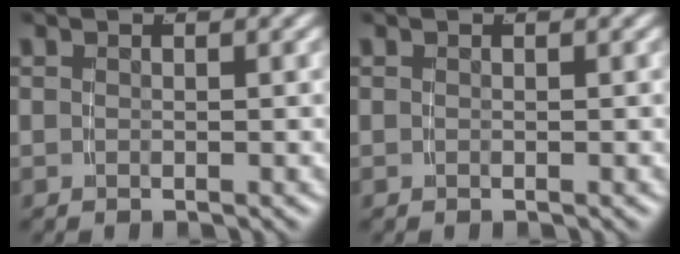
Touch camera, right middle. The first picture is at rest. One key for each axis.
{"total": 0.0}